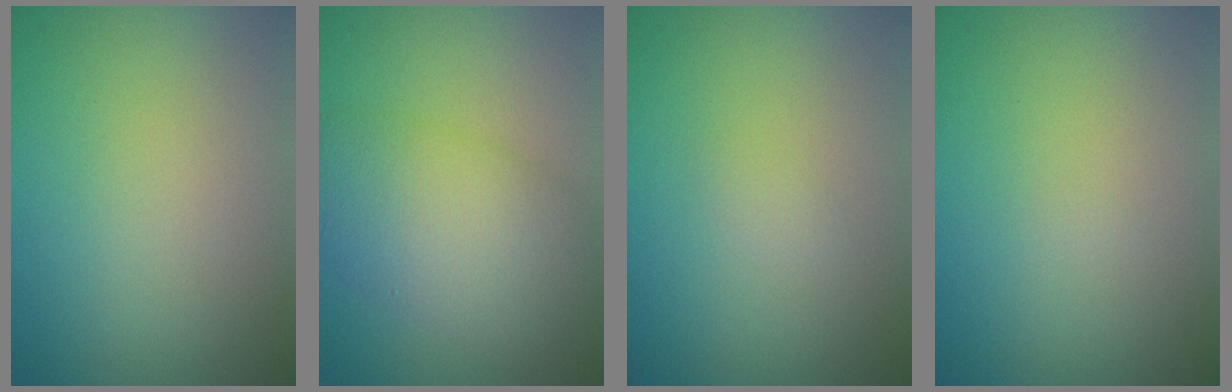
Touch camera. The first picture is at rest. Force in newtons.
{"total": 7.7, "press": 7.7, "slide": 0.4}
{"total": 0.6, "press": 0.6, "slide": 0.0}
{"total": 0.0}